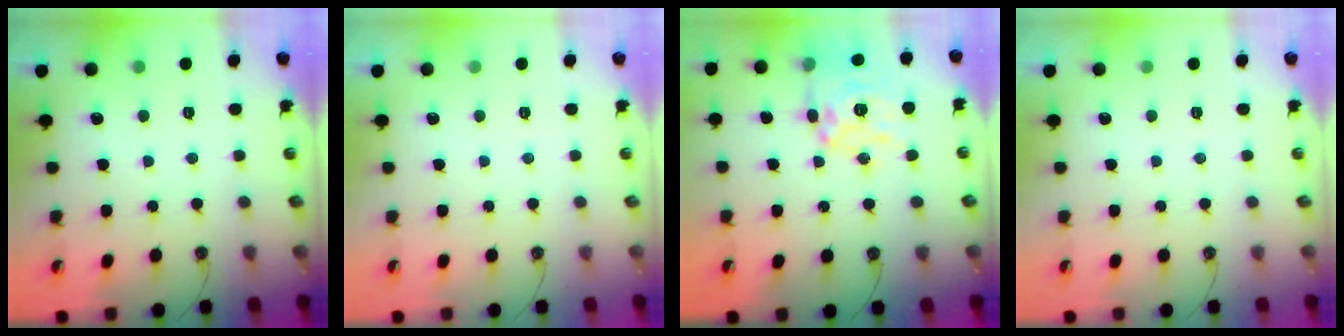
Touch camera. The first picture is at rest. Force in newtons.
{"total": 0.0}
{"total": 15.3, "press": 15.3, "slide": 1.4}
{"total": 0.0}